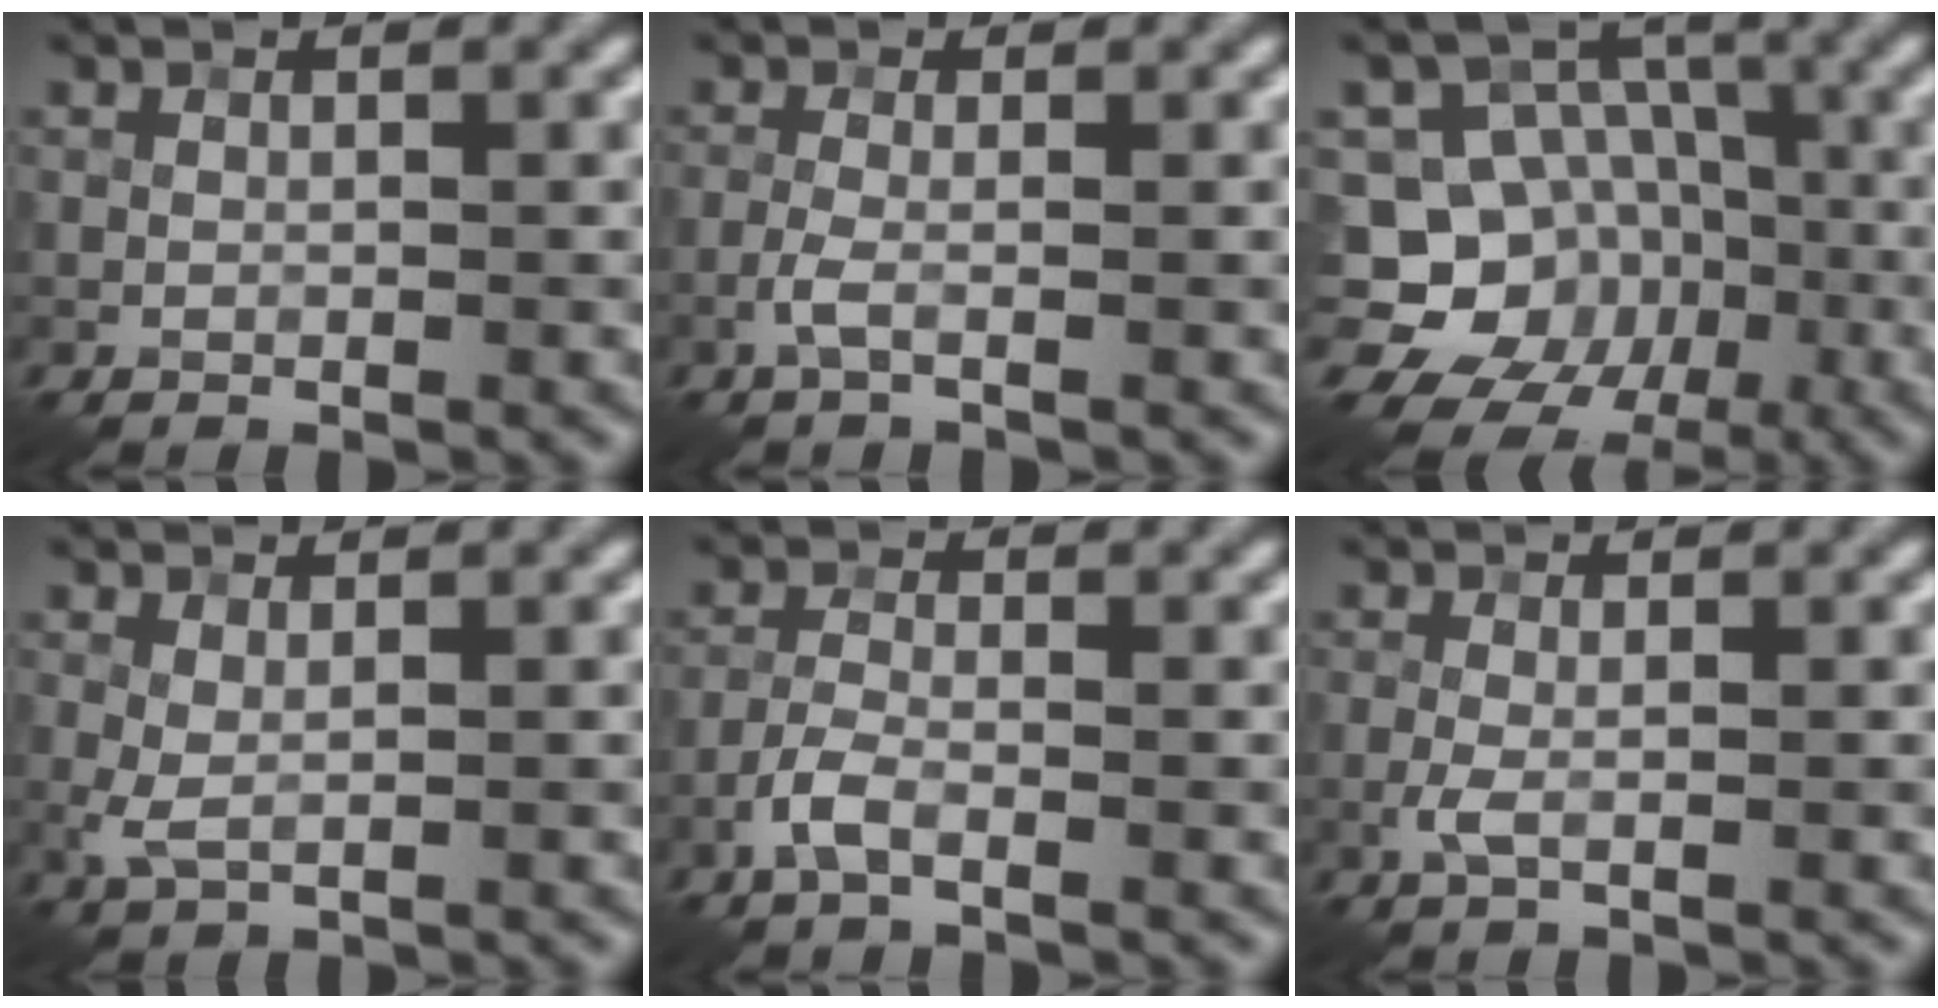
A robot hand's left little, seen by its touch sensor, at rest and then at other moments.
{"total": 1.7, "force": [-0.6, 0.3, 1.5], "torque": [-0.031, 0.004, -0.020]}
{"total": 11.2, "force": [-4.0, 9.7, 3.7], "torque": [-0.069, 0.001, -0.094]}
{"total": 1.7, "force": [0.4, 0.5, 1.5], "torque": [-0.037, 0.000, 0.007]}
{"total": 2.2, "force": [-1.3, 0.6, 1.7], "torque": [-0.039, 0.004, -0.033]}
{"total": 1.4, "force": [-0.3, 0.2, 1.3], "torque": [-0.031, 0.000, -0.010]}